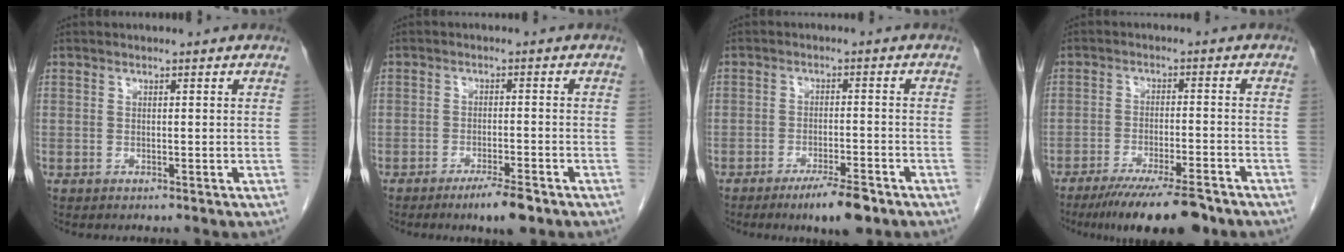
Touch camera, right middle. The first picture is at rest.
{"total": 4.5, "force": [-3.2, 0.6, 3.2], "torque": [-0.053, -0.005, -0.050]}
{"total": 5.9, "force": [-4.1, 1.0, 4.2], "torque": [-0.069, -0.007, -0.062]}
{"total": 12.0, "force": [-9.5, 1.4, 7.2], "torque": [-0.108, -0.025, -0.150]}